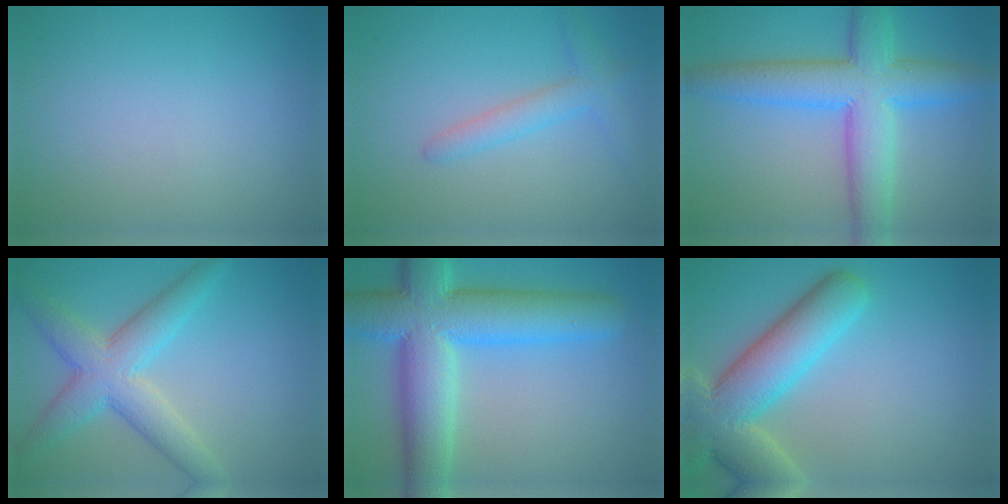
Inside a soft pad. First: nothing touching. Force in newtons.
{"total": 2.4, "press": 2.4, "slide": 0.1}
{"total": 8.4, "press": 8.4, "slide": 0.2}
{"total": 5.8, "press": 5.8, "slide": 0.0}
{"total": 11.1, "press": 11.1, "slide": 0.4}
{"total": 9.1, "press": 9.0, "slide": 0.7}